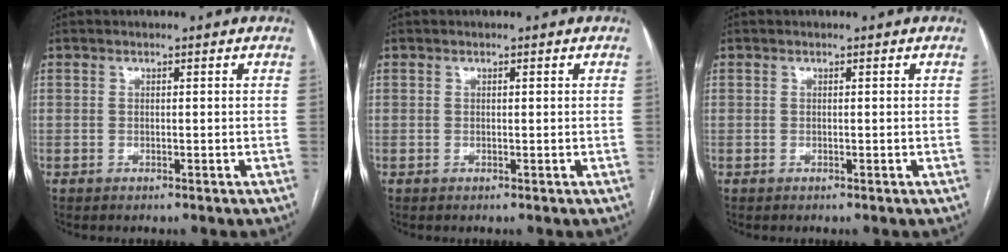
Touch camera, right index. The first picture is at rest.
{"total": 0.0}
{"total": 0.0}